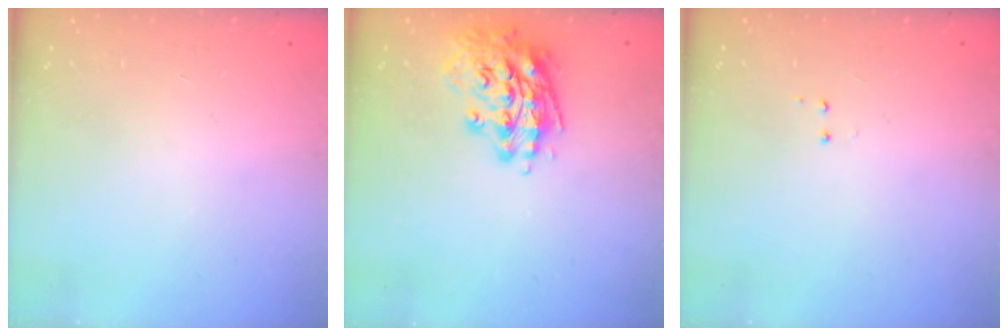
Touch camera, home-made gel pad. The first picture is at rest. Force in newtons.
{"total": 14.8, "press": 14.6, "slide": 2.5}
{"total": 4.0, "press": 4.0, "slide": 0.4}